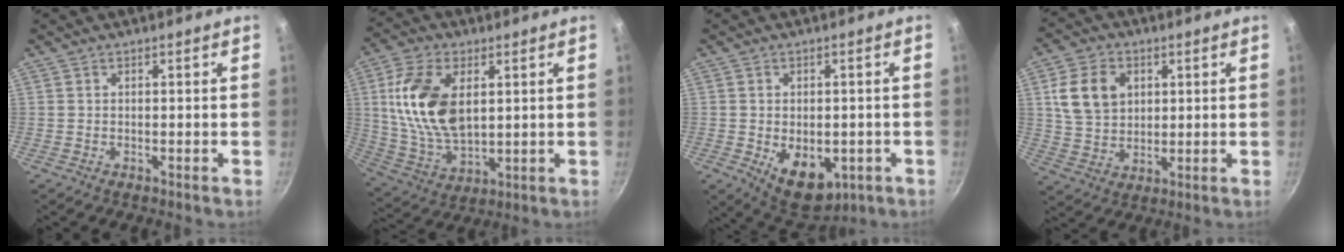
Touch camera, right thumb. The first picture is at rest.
{"total": 16.2, "force": [3.5, 9.4, 12.8], "torque": [-0.233, -0.012, 0.076]}
{"total": 10.7, "force": [-2.8, 6.9, 7.7], "torque": [-0.078, -0.004, -0.020]}
{"total": 10.8, "force": [3.0, 8.2, 6.5], "torque": [-0.099, -0.004, 0.056]}